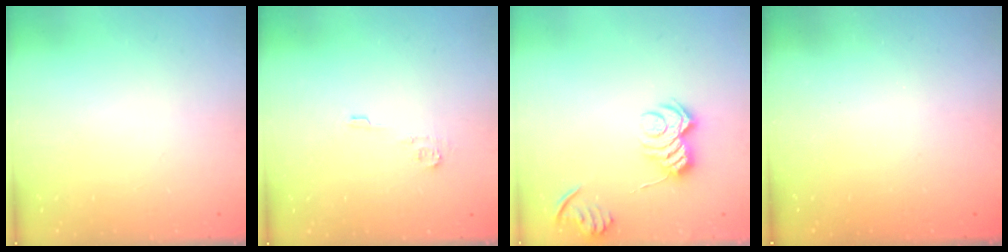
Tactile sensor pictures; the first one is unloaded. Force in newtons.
{"total": 4.9, "press": 4.9, "slide": 0.2}
{"total": 10.7, "press": 10.7, "slide": 0.3}
{"total": 2.6, "press": 2.5, "slide": 0.9}